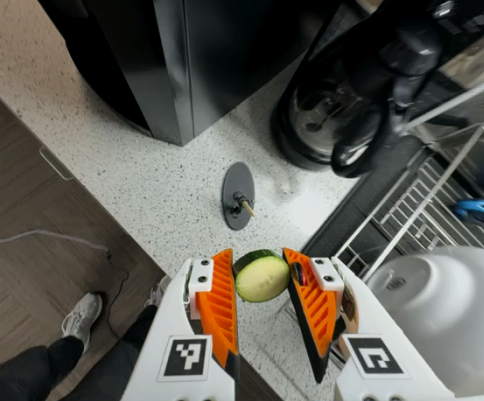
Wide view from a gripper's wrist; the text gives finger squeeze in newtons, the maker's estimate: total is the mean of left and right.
{"total": 9.3, "left": 9.8, "right": 8.7}